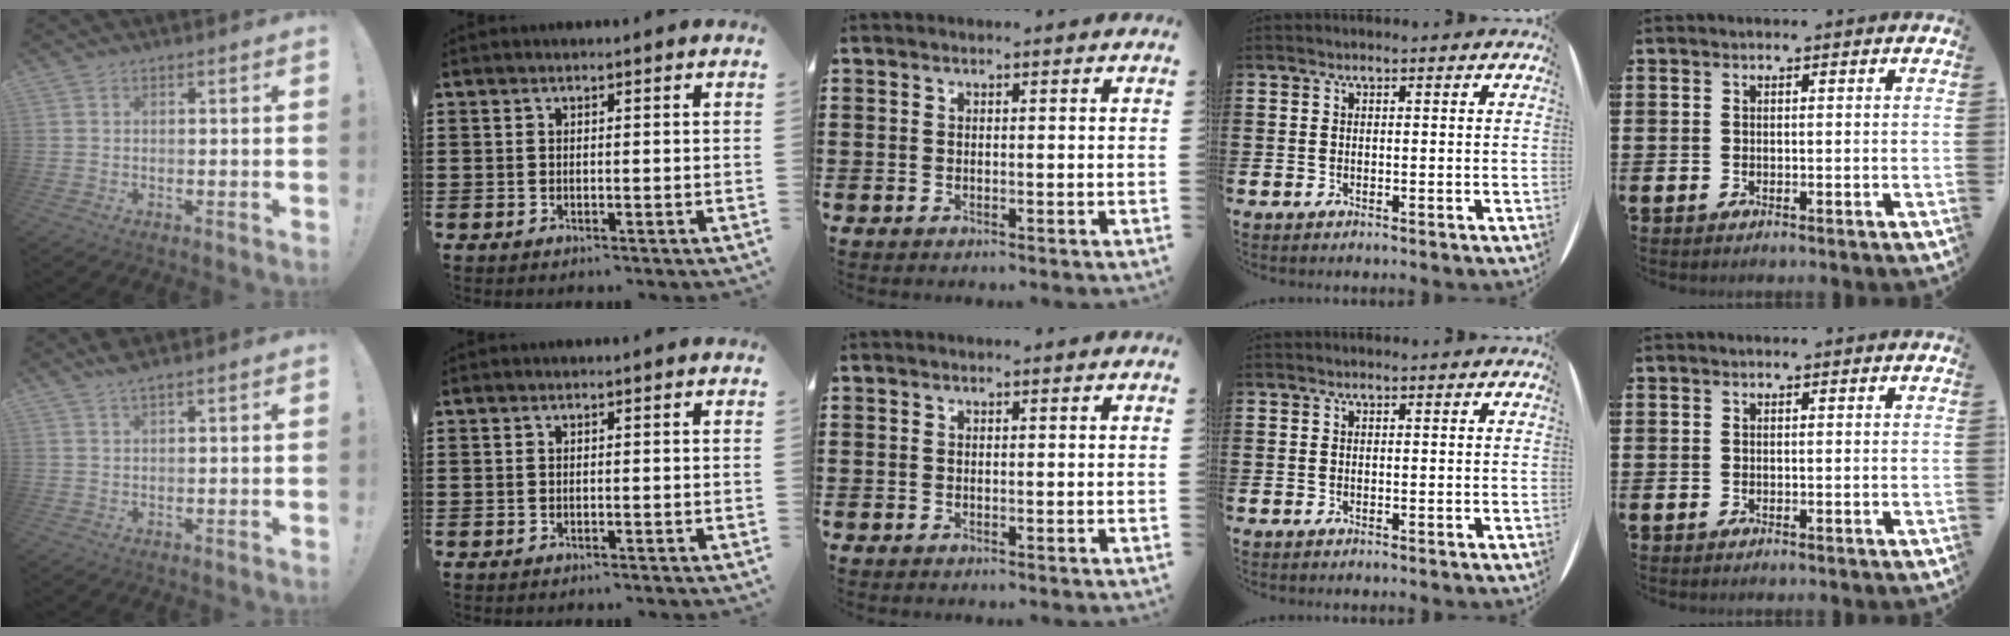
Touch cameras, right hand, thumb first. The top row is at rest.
{"thumb": {"total": 3.0, "force": [2.6, 0.4, 1.5], "torque": [-0.025, -0.011, 0.045]}}